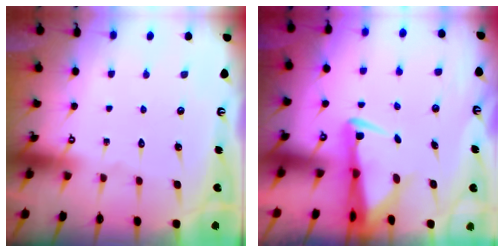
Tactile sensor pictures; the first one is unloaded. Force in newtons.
{"total": 3.2, "press": 3.2, "slide": 0.6}